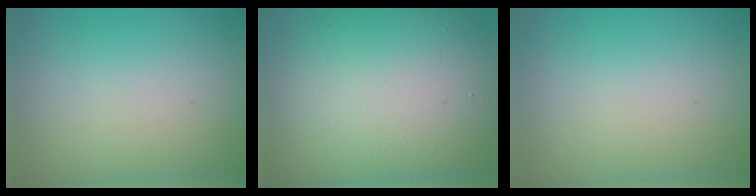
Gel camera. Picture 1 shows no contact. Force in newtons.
{"total": 11.2, "press": 11.2, "slide": 0.4}
{"total": 0.0}